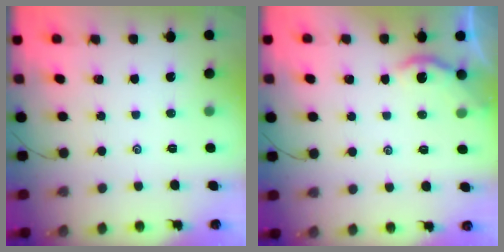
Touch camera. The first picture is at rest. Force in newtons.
{"total": 2.2, "press": 2.2, "slide": 0.2}